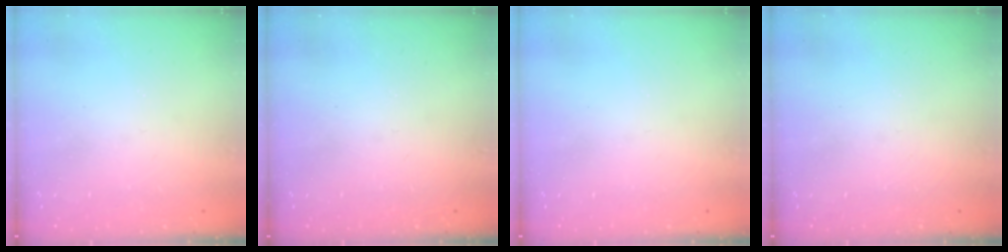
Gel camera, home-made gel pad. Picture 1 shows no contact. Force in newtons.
{"total": 0.0}
{"total": 0.0}
{"total": 0.0}